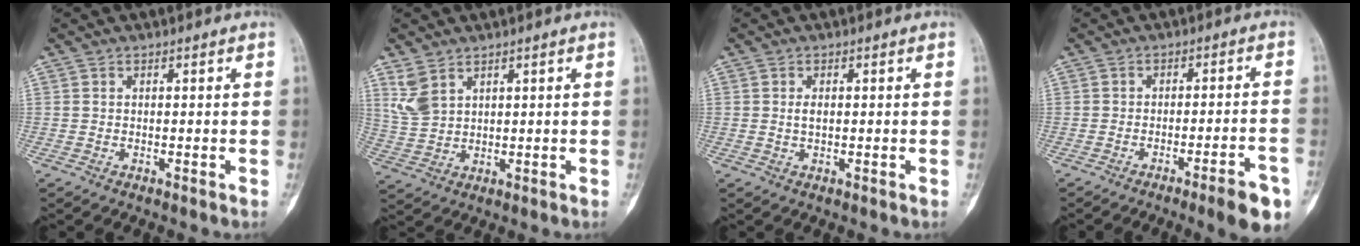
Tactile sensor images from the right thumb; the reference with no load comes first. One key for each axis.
{"total": 4.9, "fx": 2.8, "fy": 2.9, "fz": 2.7, "tx": -0.054, "ty": -0.008, "tz": 0.072}
{"total": 1.4, "fx": 0.1, "fy": 0.7, "fz": 1.2, "tx": -0.018, "ty": 0.000, "tz": 0.003}
{"total": 8.5, "fx": -5.1, "fy": 1.1, "fz": 6.7, "tx": -0.080, "ty": 0.022, "tz": -0.066}